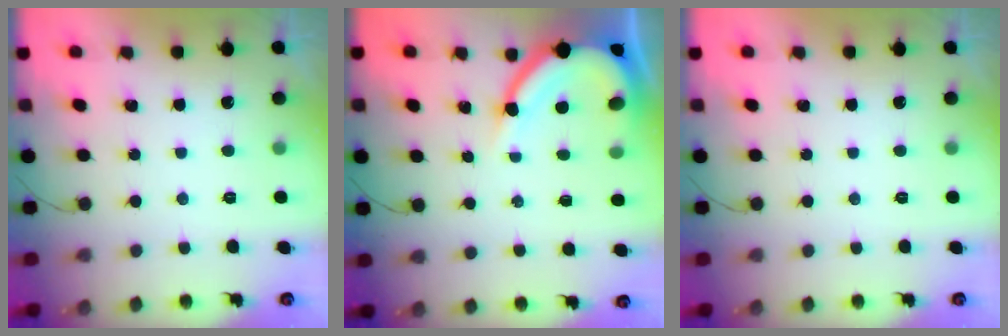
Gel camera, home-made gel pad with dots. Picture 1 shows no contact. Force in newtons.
{"total": 11.5, "press": 11.4, "slide": 1.2}
{"total": 0.0}